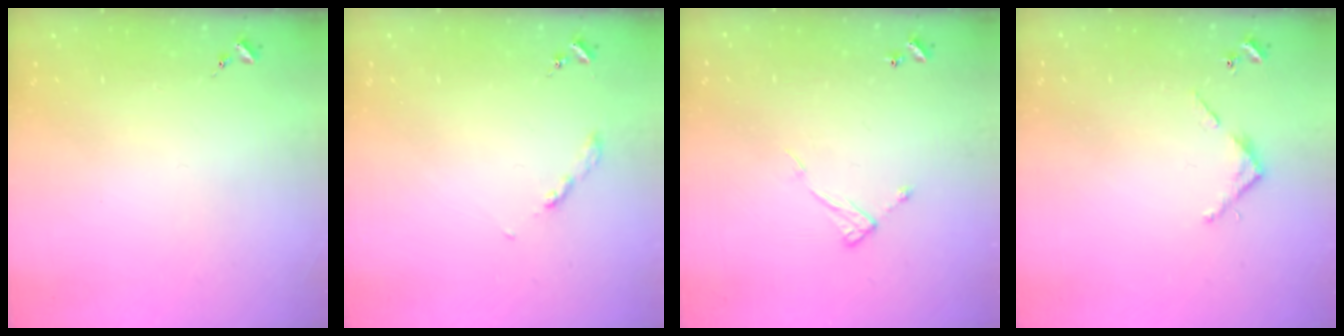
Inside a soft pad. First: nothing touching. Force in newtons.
{"total": 2.7, "press": 2.6, "slide": 0.3}
{"total": 7.3, "press": 7.3, "slide": 0.4}
{"total": 3.5, "press": 3.5, "slide": 0.2}